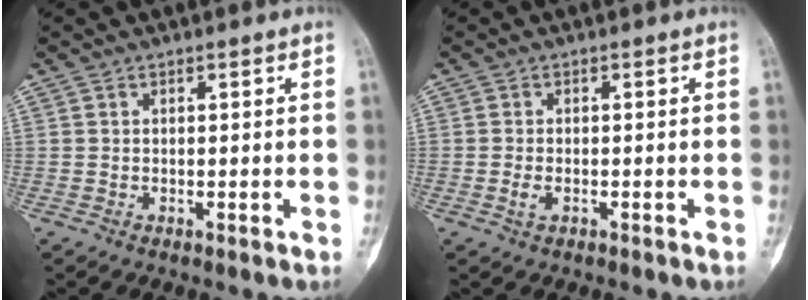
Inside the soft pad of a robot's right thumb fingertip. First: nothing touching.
{"total": 1.8, "force": [-0.7, 0.9, 1.3], "torque": [-0.030, 0.002, -0.013]}